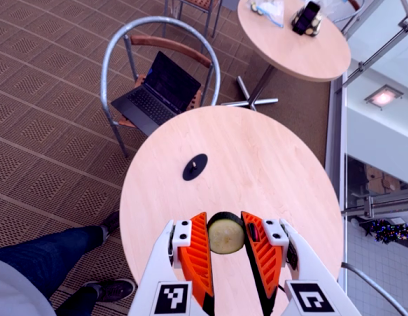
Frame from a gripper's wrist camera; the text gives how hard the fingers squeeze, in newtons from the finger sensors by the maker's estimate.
{"total": 7.3, "left": 7.0, "right": 7.6}